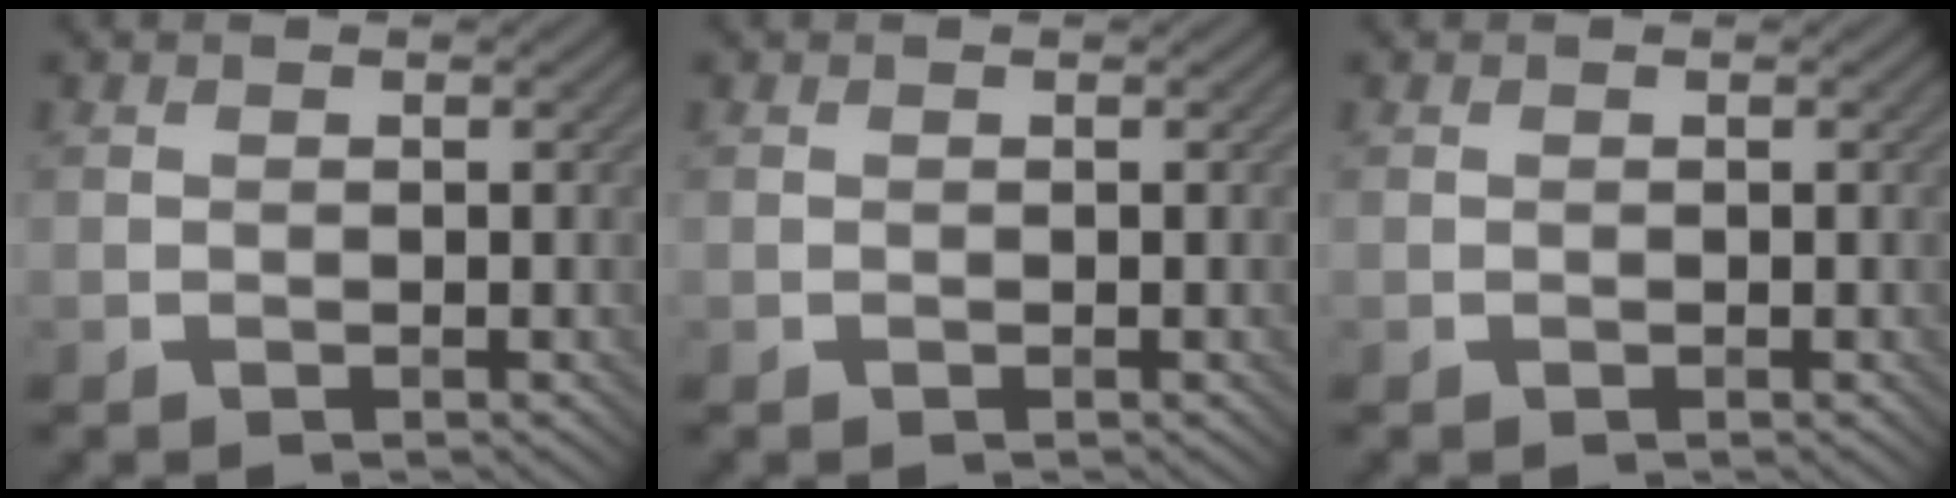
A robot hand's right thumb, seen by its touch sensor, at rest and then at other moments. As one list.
[{"total": 0.0}, {"total": 0.0}]